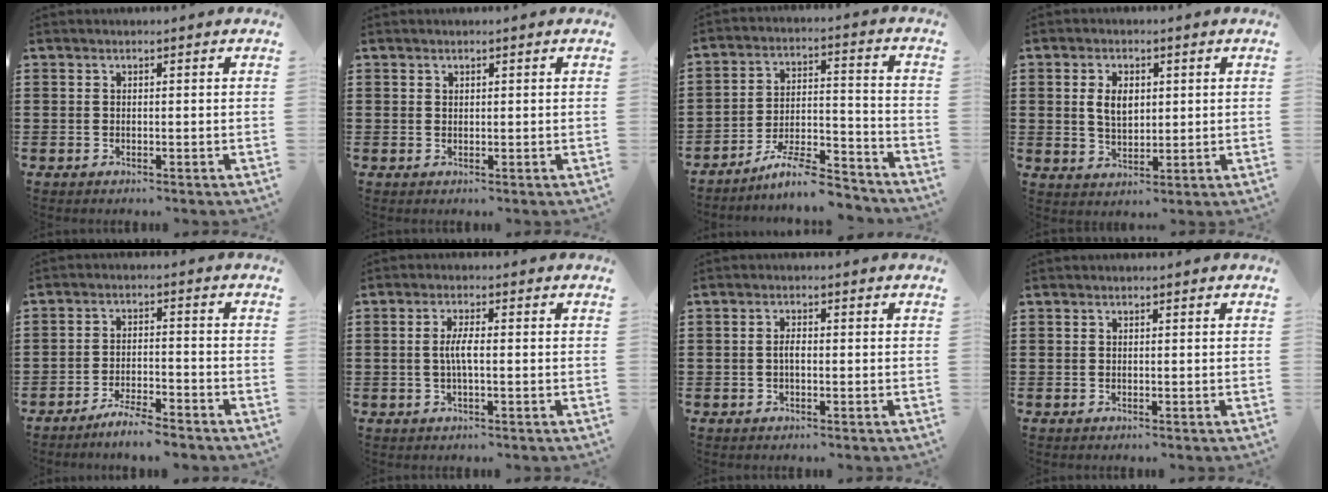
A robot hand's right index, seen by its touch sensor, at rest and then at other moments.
{"total": 0.7, "force": [0.5, 0.5, 0.1], "torque": [-0.003, 0.001, 0.010]}
{"total": 8.6, "force": [-7.7, 0.9, 3.8], "torque": [-0.066, 0.012, -0.147]}
{"total": 4.6, "force": [0.8, 2.8, 3.5], "torque": [-0.066, 0.009, 0.011]}
{"total": 4.4, "force": [-4.2, -0.1, 1.4], "torque": [-0.032, 0.000, -0.084]}
{"total": 3.1, "force": [-0.4, 0.5, 3.0], "torque": [-0.062, -0.003, -0.010]}
{"total": 1.7, "force": [-0.3, 0.7, 1.6], "torque": [-0.031, 0.002, -0.006]}
{"total": 0.0}